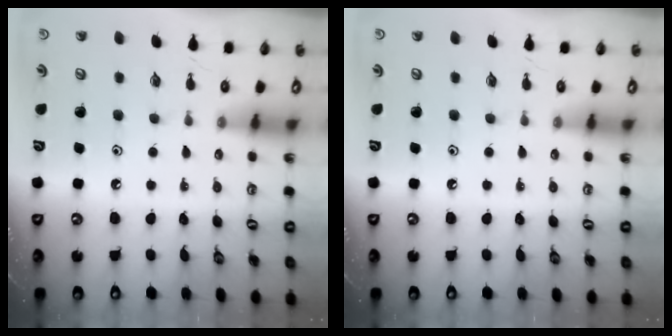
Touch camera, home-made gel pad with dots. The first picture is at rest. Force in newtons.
{"total": 0.0}